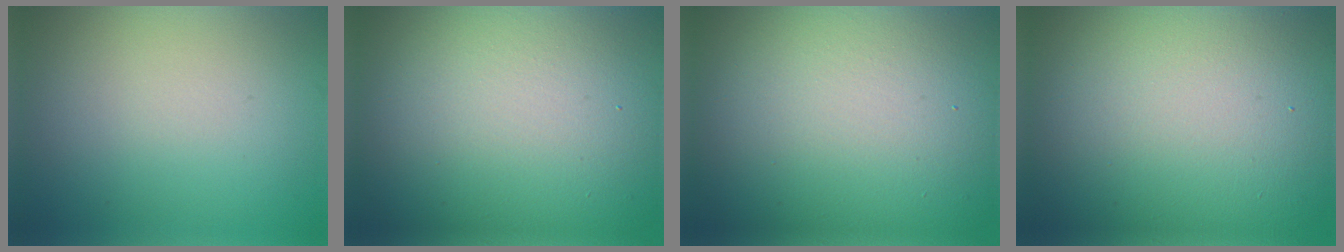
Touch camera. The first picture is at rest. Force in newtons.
{"total": 23.2, "press": 23.2, "slide": 1.1}
{"total": 23.2, "press": 23.2, "slide": 1.1}
{"total": 19.8, "press": 19.7, "slide": 1.4}